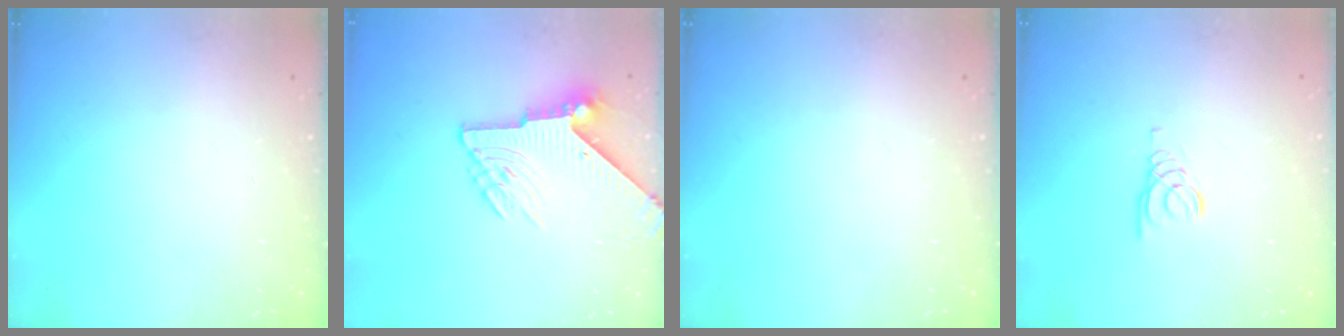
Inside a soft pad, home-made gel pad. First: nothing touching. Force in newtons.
{"total": 7.4, "press": 7.3, "slide": 0.9}
{"total": 0.0}
{"total": 1.5, "press": 1.5, "slide": 0.1}